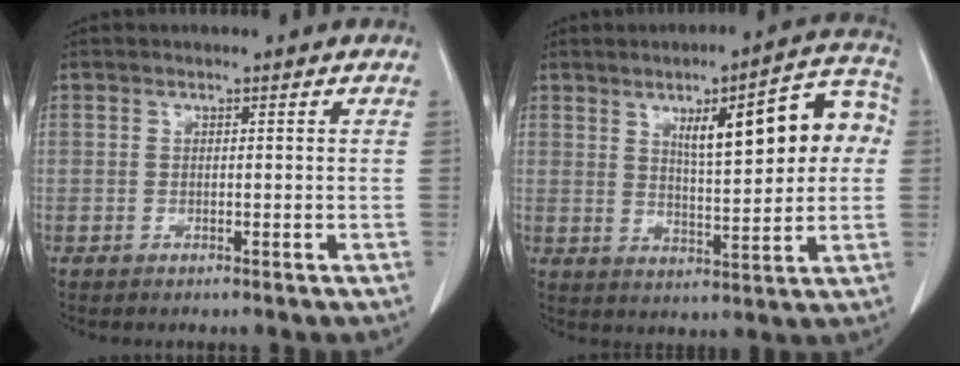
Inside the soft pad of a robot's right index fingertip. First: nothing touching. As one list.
[{"total": 14.0, "force": [3.4, 3.4, 13.1], "torque": [-0.173, 0.030, 0.050]}]